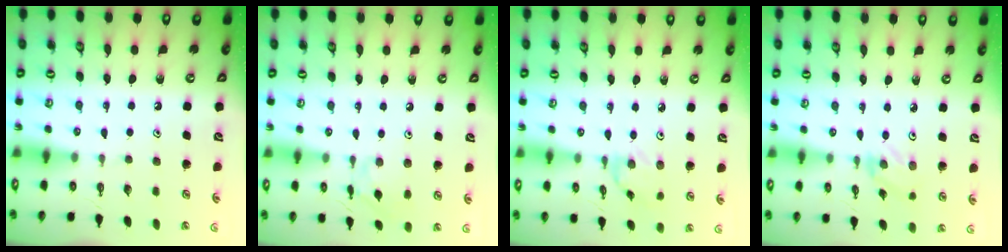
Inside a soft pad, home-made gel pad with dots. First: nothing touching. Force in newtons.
{"total": 6.6, "press": 6.6, "slide": 0.4}
{"total": 1.2, "press": 1.1, "slide": 0.3}
{"total": 2.1, "press": 2.0, "slide": 0.4}